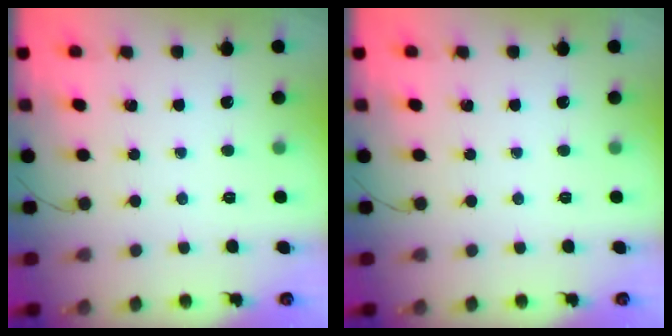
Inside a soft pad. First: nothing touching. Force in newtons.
{"total": 0.0}